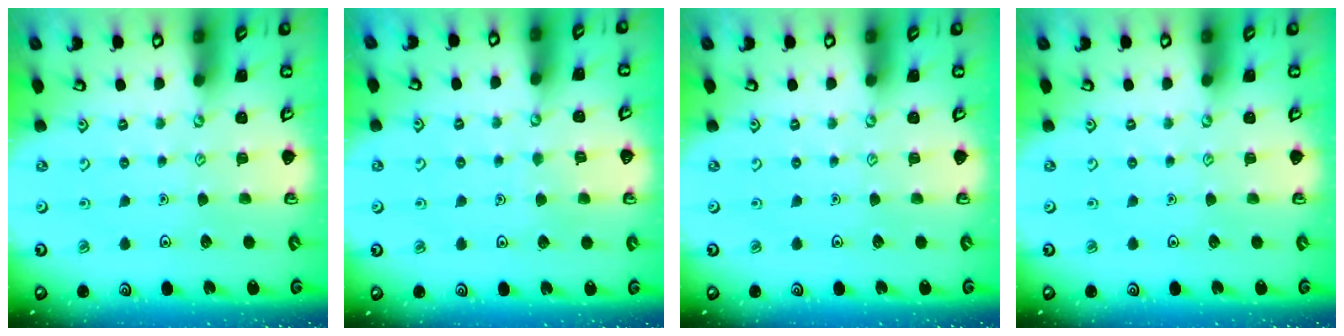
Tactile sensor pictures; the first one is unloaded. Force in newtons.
{"total": 3.2, "press": 3.2, "slide": 0.2}
{"total": 0.0}
{"total": 0.0}